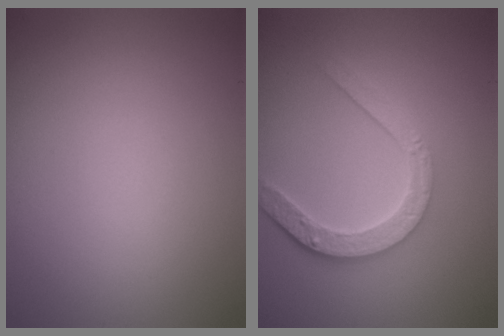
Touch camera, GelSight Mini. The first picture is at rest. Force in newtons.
{"total": 4.6, "press": 3.5, "slide": 3.0}